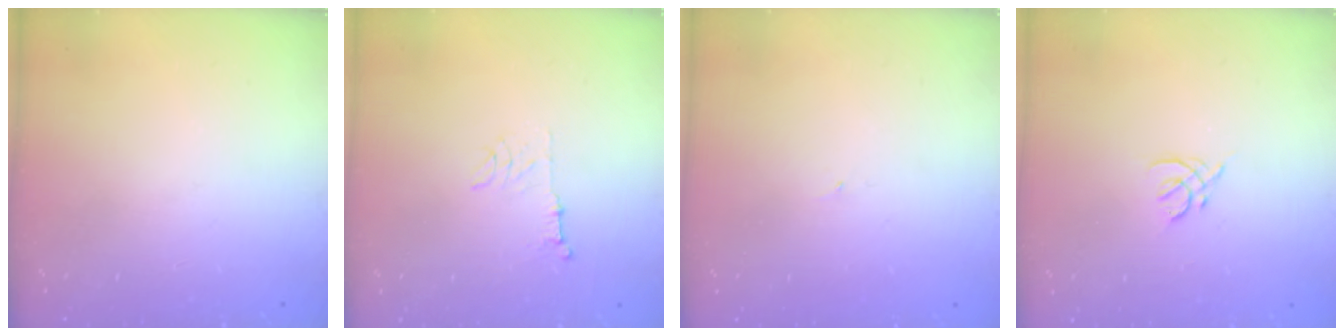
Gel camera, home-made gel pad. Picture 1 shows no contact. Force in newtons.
{"total": 5.8, "press": 5.8, "slide": 0.5}
{"total": 0.8, "press": 0.8, "slide": 0.1}
{"total": 2.0, "press": 1.9, "slide": 0.6}